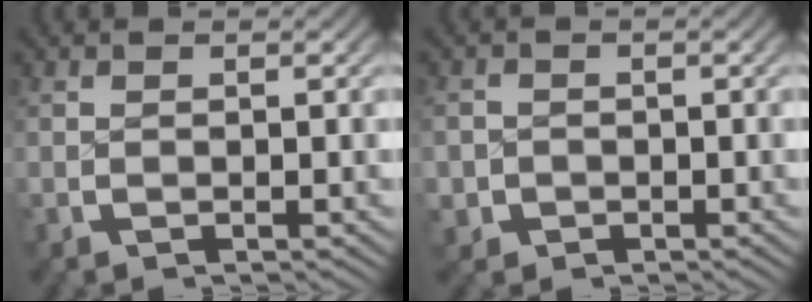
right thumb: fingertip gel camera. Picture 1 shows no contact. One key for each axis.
{"total": 2.8, "fx": -1.4, "fy": 2.4, "fz": 0.3, "tx": -0.018, "ty": -0.024, "tz": -0.019}